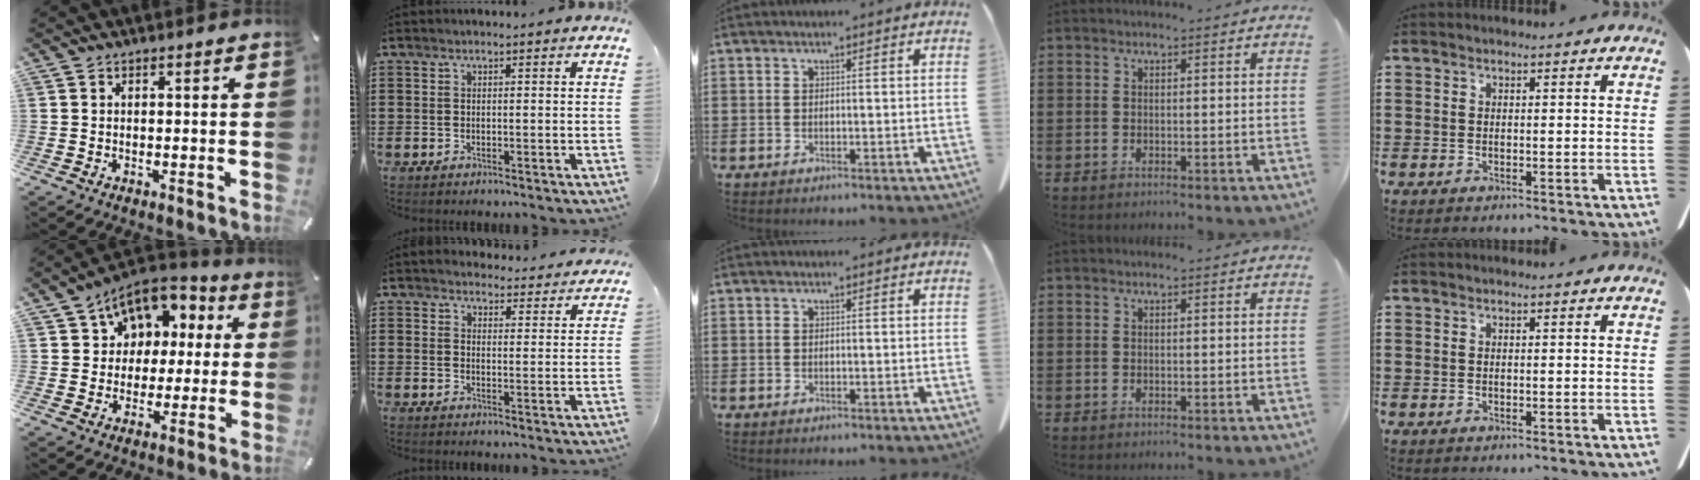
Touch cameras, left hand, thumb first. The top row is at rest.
{"thumb": {"total": 10.9, "force": [5.2, 8.8, 3.6], "torque": [-0.059, -0.033, 0.099]}, "index": {"total": 3.9, "force": [3.8, 0.5, 0.0], "torque": [-0.006, -0.021, 0.068]}}